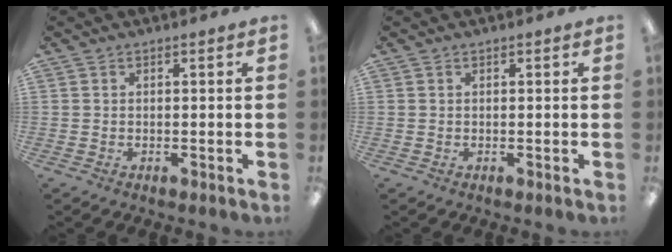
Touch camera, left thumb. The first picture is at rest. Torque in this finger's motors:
{"motor_torque": [0.00, 0.00, -0.10, -0.10, 0.00]}